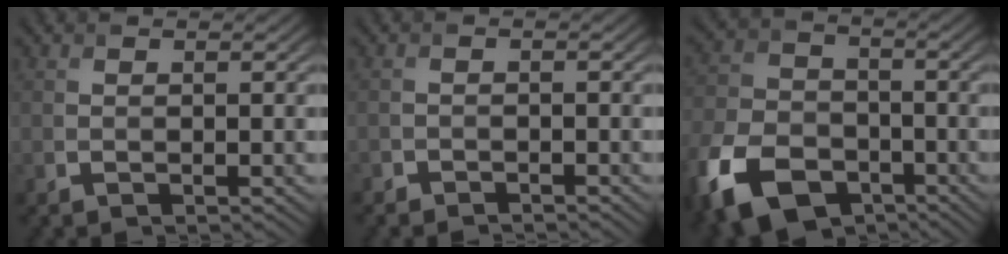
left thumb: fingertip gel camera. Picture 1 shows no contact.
{"total": 1.5, "force": [-1.5, 0.4, 0.1], "torque": [0.001, -0.003, -0.030]}
{"total": 14.2, "force": [-7.5, 9.1, 7.9], "torque": [-0.212, -0.040, -0.149]}